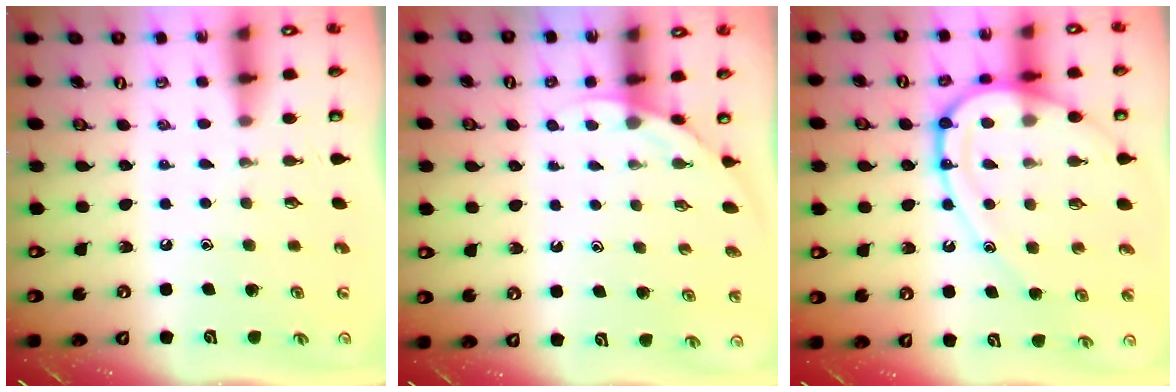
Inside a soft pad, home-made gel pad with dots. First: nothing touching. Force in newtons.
{"total": 2.6, "press": 2.6, "slide": 0.1}
{"total": 14.7, "press": 14.7, "slide": 1.4}